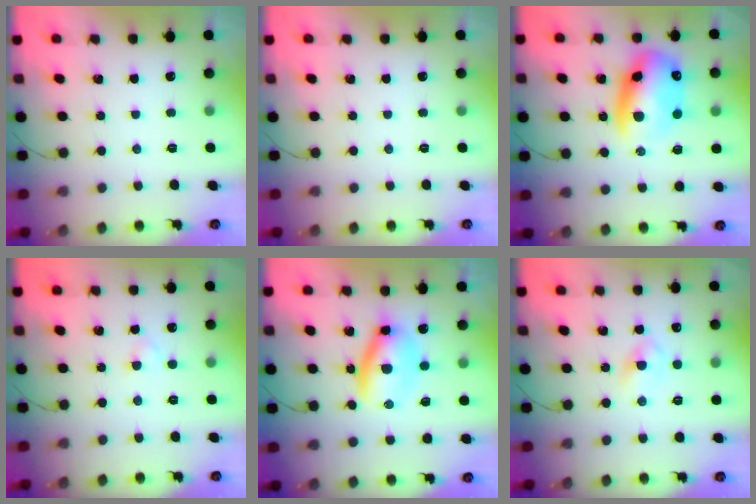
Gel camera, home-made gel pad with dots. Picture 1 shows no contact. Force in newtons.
{"total": 0.0}
{"total": 13.6, "press": 13.2, "slide": 3.4}
{"total": 1.6, "press": 1.4, "slide": 0.8}
{"total": 7.1, "press": 6.9, "slide": 1.8}
{"total": 2.9, "press": 2.6, "slide": 1.3}